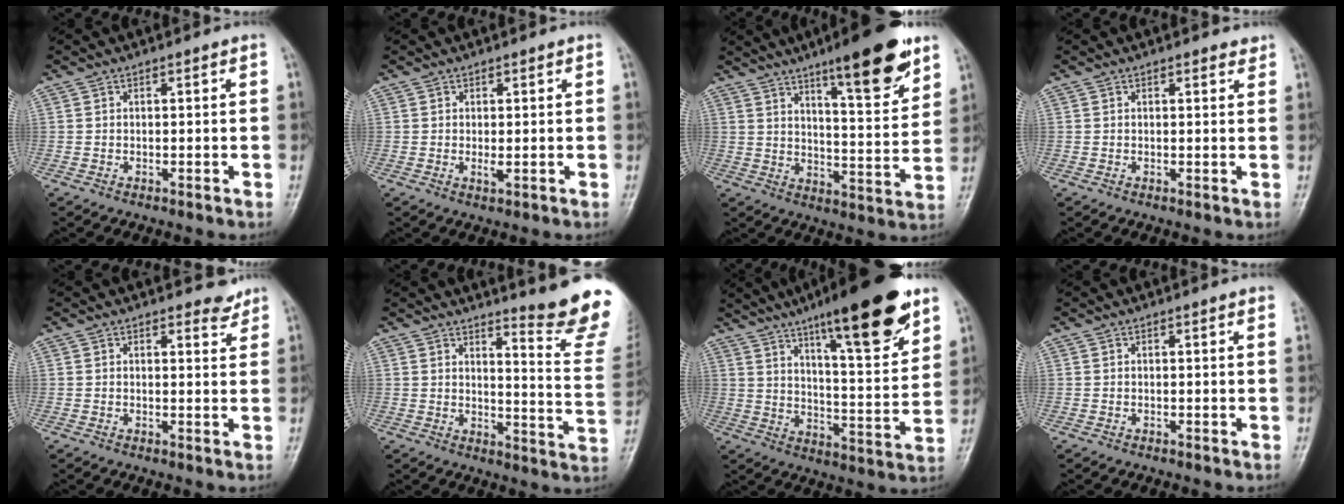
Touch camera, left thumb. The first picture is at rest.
{"total": 1.3, "force": [0.1, 0.4, 1.2], "torque": [-0.023, -0.005, 0.004]}
{"total": 16.0, "force": [10.1, 3.3, 12.0], "torque": [-0.151, -0.059, 0.154]}
{"total": 1.6, "force": [1.3, 0.6, 0.7], "torque": [-0.003, -0.005, 0.014]}
{"total": 2.5, "force": [2.3, 0.9, 0.5], "torque": [0.005, -0.021, 0.022]}
{"total": 15.0, "force": [12.9, 0.0, 7.6], "torque": [-0.079, -0.155, 0.152]}
{"total": 22.3, "force": [13.9, 4.6, 16.8], "torque": [-0.227, -0.059, 0.215]}
{"total": 1.6, "force": [1.3, 0.0, 1.0], "torque": [-0.010, 0.002, 0.009]}